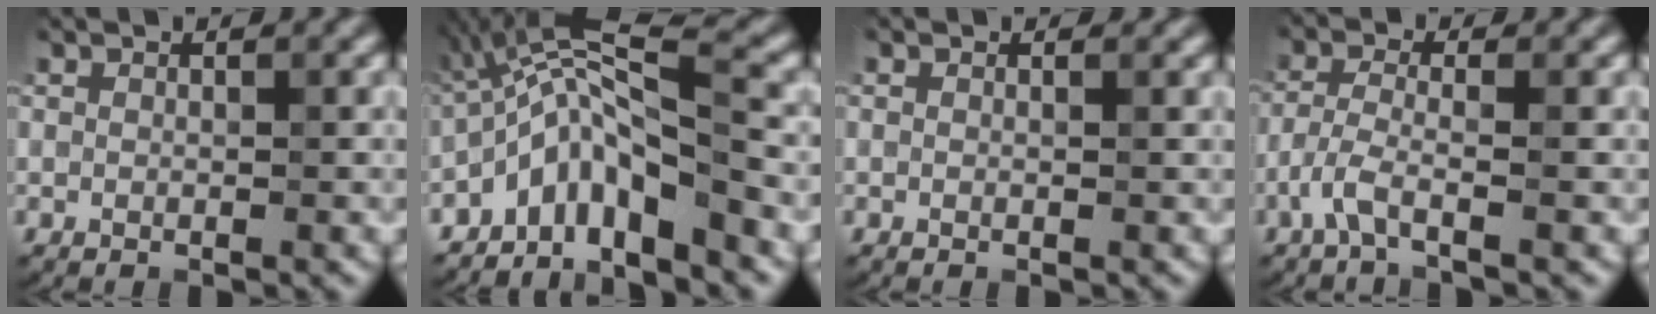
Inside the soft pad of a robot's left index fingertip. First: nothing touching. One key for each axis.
{"total": 6.4, "fx": -3.4, "fy": 1.3, "fz": 5.2, "tx": -0.088, "ty": 0.017, "tz": -0.069}
{"total": 0.0}
{"total": 2.6, "fx": -1.7, "fy": 0.4, "fz": 1.9, "tx": -0.047, "ty": 0.003, "tz": -0.043}